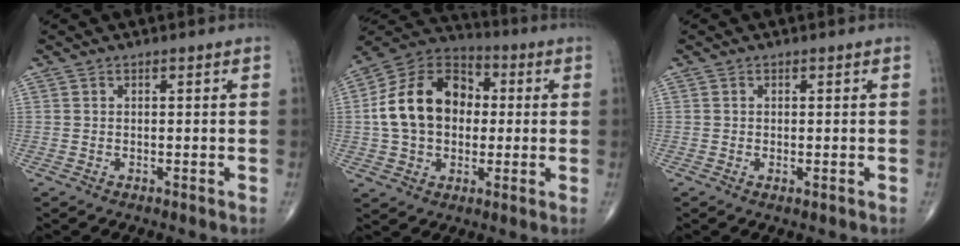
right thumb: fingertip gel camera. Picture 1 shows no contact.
{"total": 17.2, "force": [0.8, 12.7, 11.7], "torque": [-0.180, 0.029, 0.007]}
{"total": 0.8, "force": [-0.3, 0.2, 0.7], "torque": [-0.011, -0.004, -0.005]}